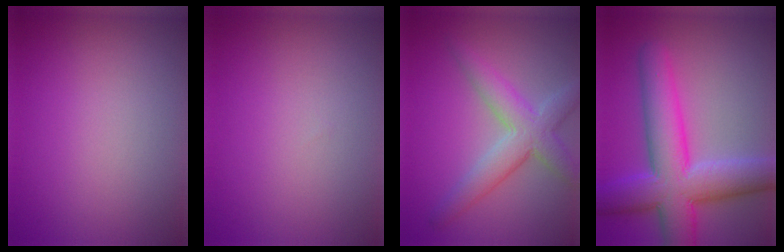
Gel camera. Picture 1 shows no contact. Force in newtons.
{"total": 0.0}
{"total": 5.0, "press": 5.0, "slide": 0.3}
{"total": 9.9, "press": 9.9, "slide": 0.6}